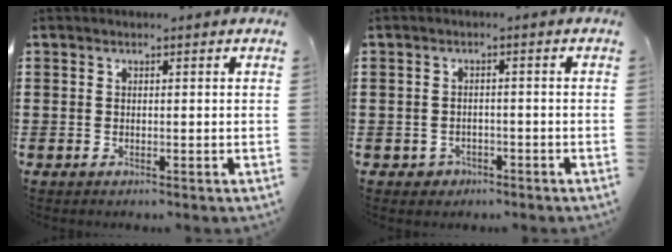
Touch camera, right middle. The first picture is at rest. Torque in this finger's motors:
{"motor_torque": [0.27, -0.17, 0.00, 0.00]}